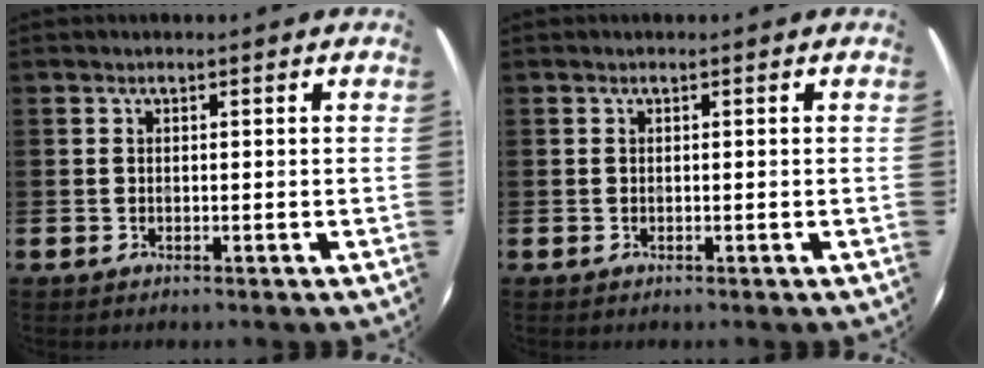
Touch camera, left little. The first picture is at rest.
{"total": 0.0}